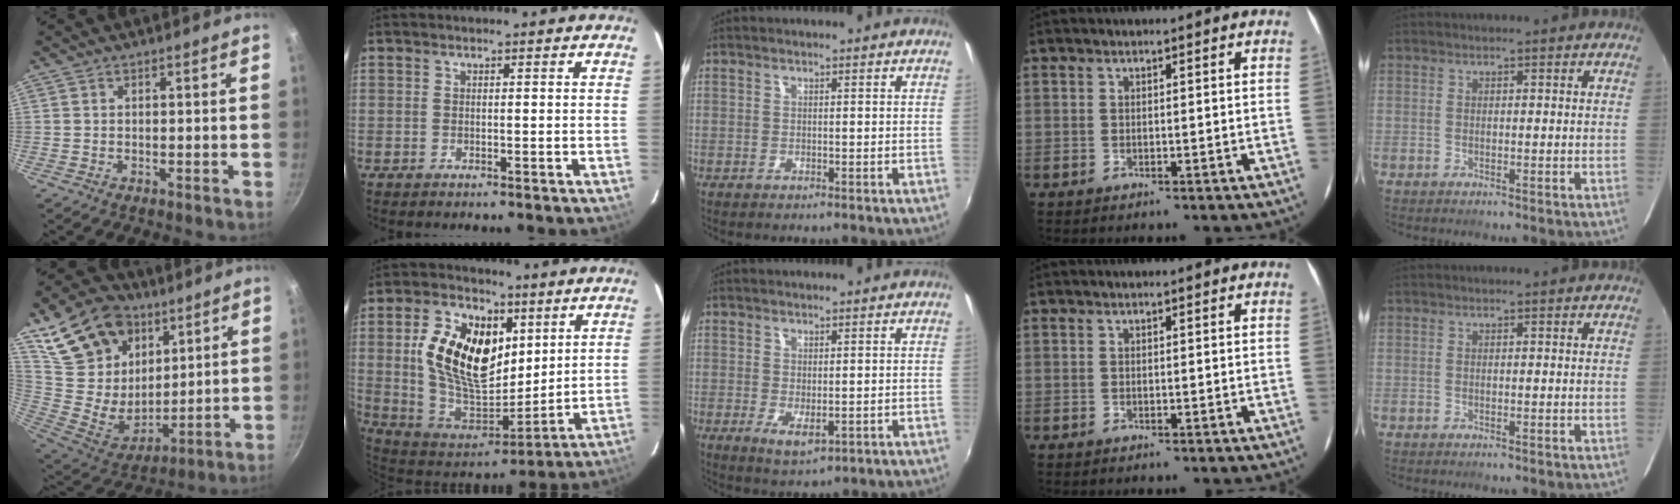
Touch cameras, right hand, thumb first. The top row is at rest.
{"thumb": {"total": 23.4, "force": [12.3, 16.0, 11.8], "torque": [-0.188, -0.063, 0.239]}, "index": {"total": 20.2, "force": [5.5, 12.2, 15.1], "torque": [-0.307, 0.009, 0.112]}, "middle": {"total": 3.9, "force": [-0.6, 1.9, 3.4], "torque": [-0.058, -0.013, -0.002]}}